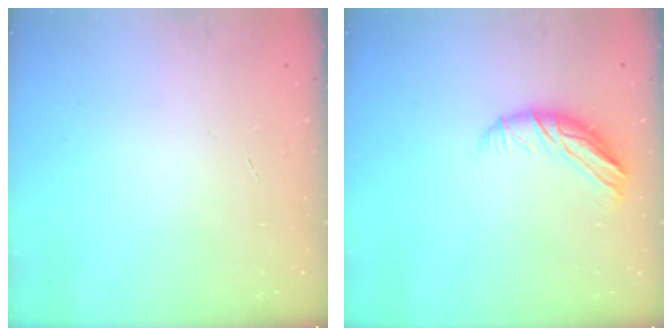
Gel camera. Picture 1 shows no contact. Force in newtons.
{"total": 9.7, "press": 9.6, "slide": 1.2}